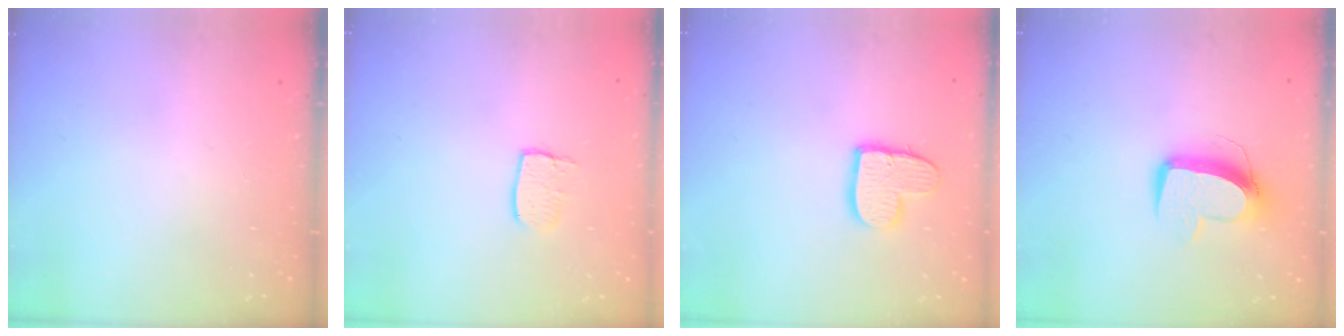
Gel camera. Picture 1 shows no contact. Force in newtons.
{"total": 6.0, "press": 6.0, "slide": 0.5}
{"total": 10.9, "press": 10.8, "slide": 0.7}
{"total": 11.1, "press": 11.0, "slide": 1.4}